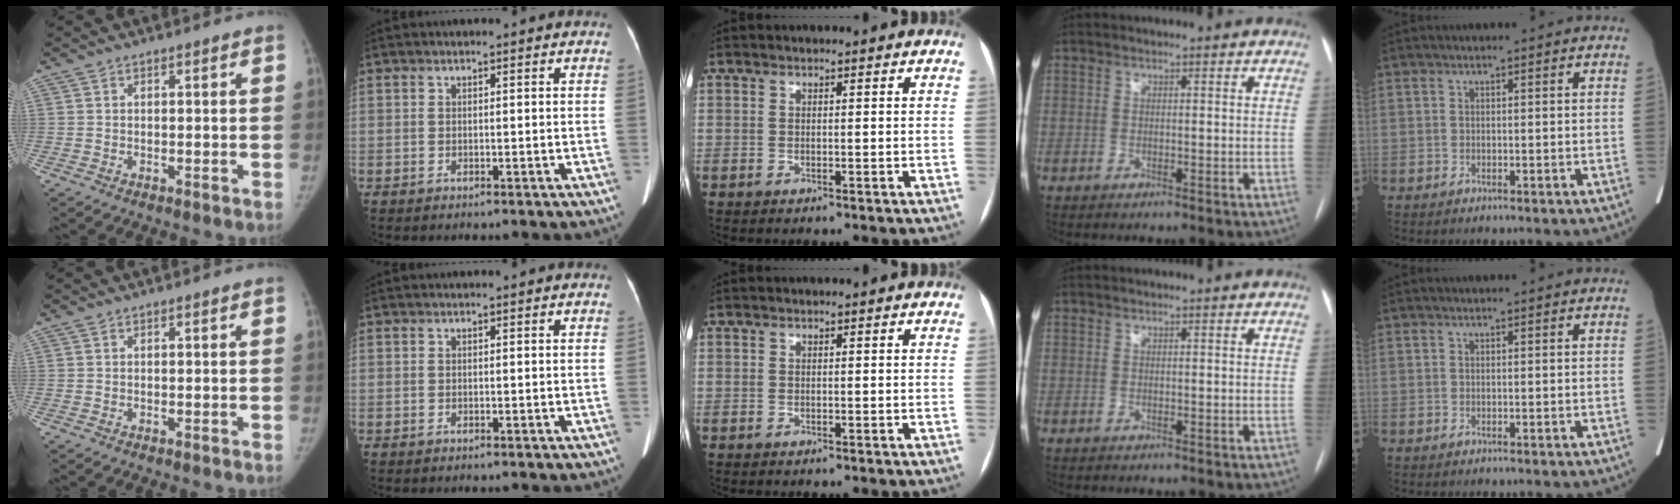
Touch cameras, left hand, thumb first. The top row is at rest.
{}